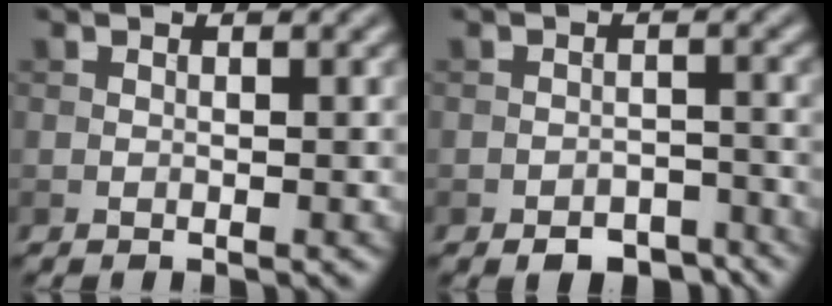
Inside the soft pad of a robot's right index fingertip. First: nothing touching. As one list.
[{"total": 3.6, "force": [-2.8, 1.7, 1.4], "torque": [-0.016, -0.001, -0.045]}]